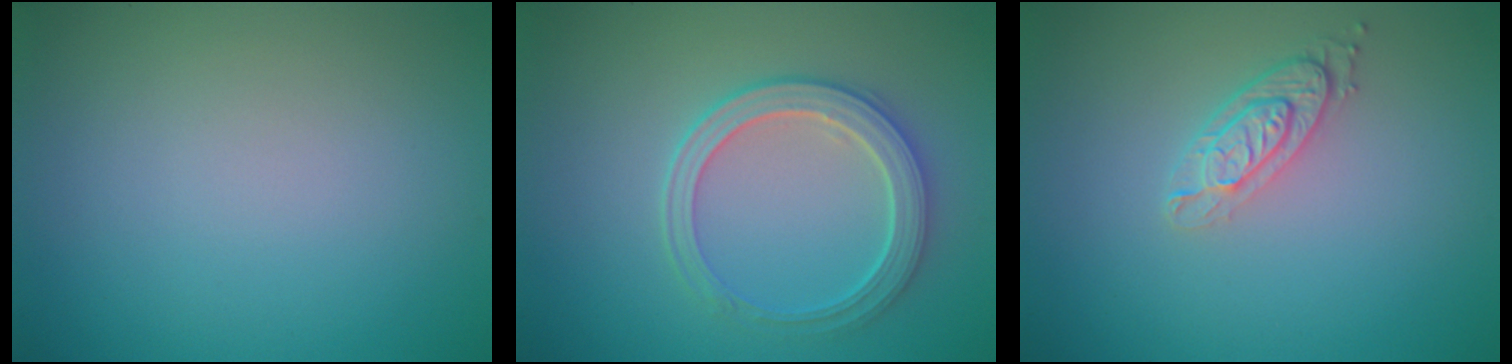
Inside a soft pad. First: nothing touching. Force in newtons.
{"total": 3.7, "press": 3.3, "slide": 1.7}
{"total": 2.8, "press": 2.2, "slide": 1.7}